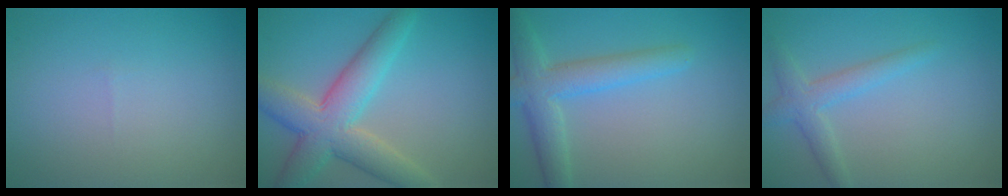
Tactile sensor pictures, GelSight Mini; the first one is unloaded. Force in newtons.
{"total": 6.9, "press": 6.9, "slide": 0.4}
{"total": 4.2, "press": 4.2, "slide": 0.2}
{"total": 2.4, "press": 2.4, "slide": 0.1}